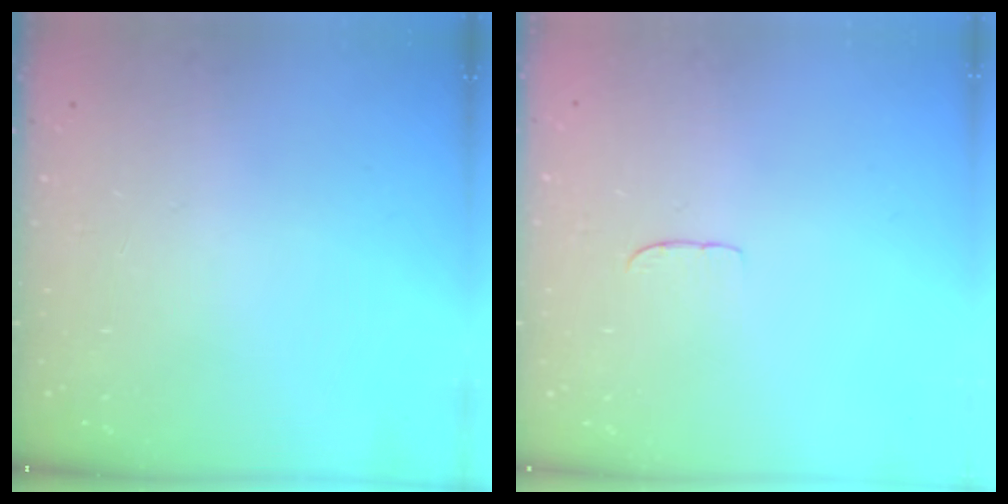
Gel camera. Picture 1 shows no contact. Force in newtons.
{"total": 3.1, "press": 3.1, "slide": 0.2}